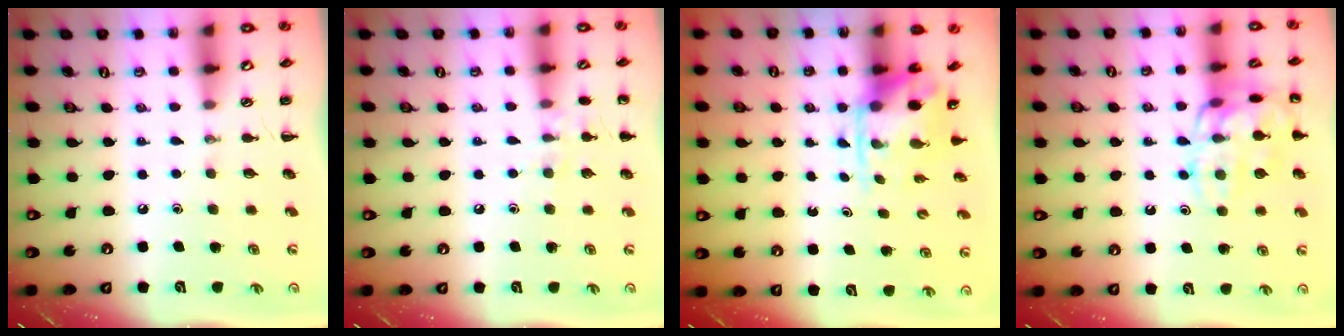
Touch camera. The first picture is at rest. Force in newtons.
{"total": 7.4, "press": 7.1, "slide": 2.1}
{"total": 3.7, "press": 3.7, "slide": 0.8}
{"total": 16.2, "press": 16.2, "slide": 0.3}